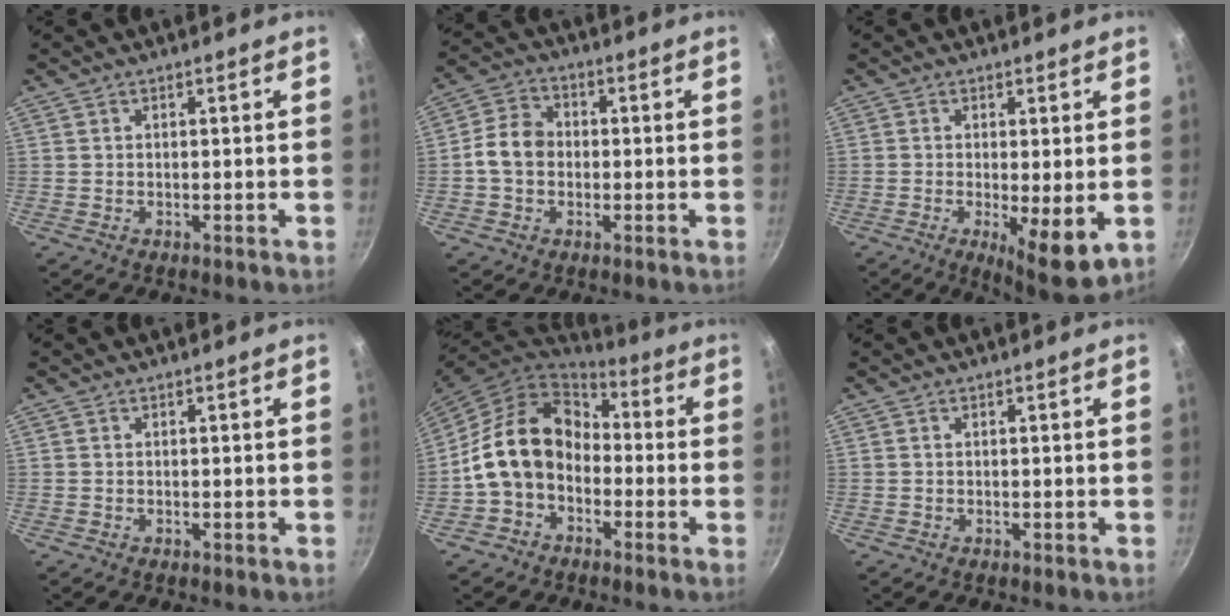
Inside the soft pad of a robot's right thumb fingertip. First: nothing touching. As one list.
[{"total": 7.3, "force": [-0.7, 5.8, 4.3], "torque": [-0.055, 0.022, -0.026]}, {"total": 9.1, "force": [-1.7, 2.2, 8.6], "torque": [-0.132, -0.013, -0.016]}, {"total": 0.0}, {"total": 15.2, "force": [-2.0, 11.8, 9.4], "torque": [-0.139, 0.052, -0.050]}, {"total": 0.0}]